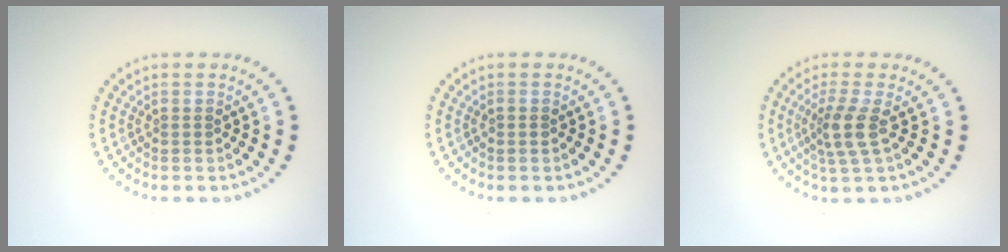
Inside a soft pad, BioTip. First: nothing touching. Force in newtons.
{"total": 0.5, "press": 0.5, "slide": 0.2}
{"total": 2.9, "press": 2.4, "slide": 1.7}